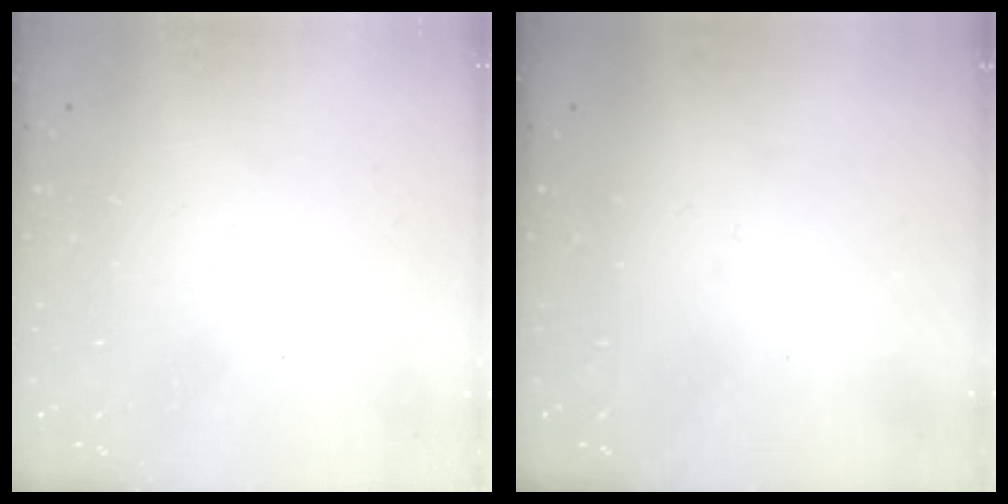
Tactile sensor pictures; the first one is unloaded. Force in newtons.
{"total": 0.0}